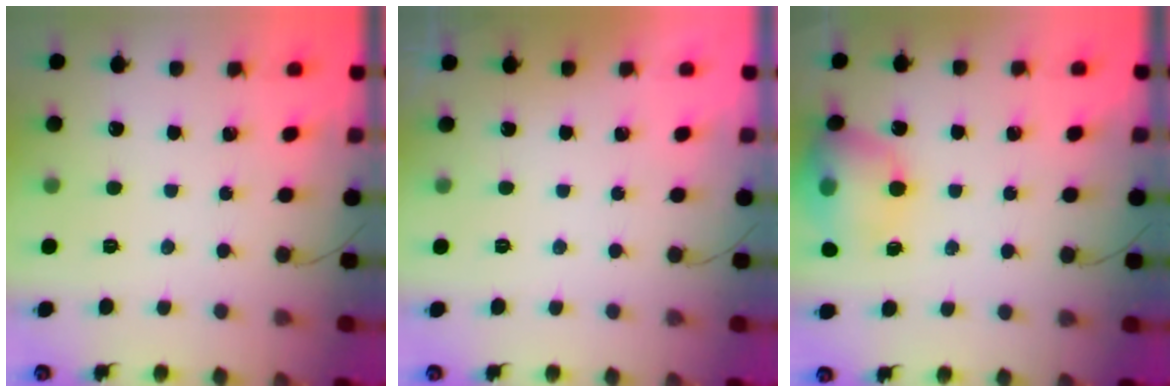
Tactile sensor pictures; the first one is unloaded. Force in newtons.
{"total": 0.0}
{"total": 15.0, "press": 14.9, "slide": 2.2}